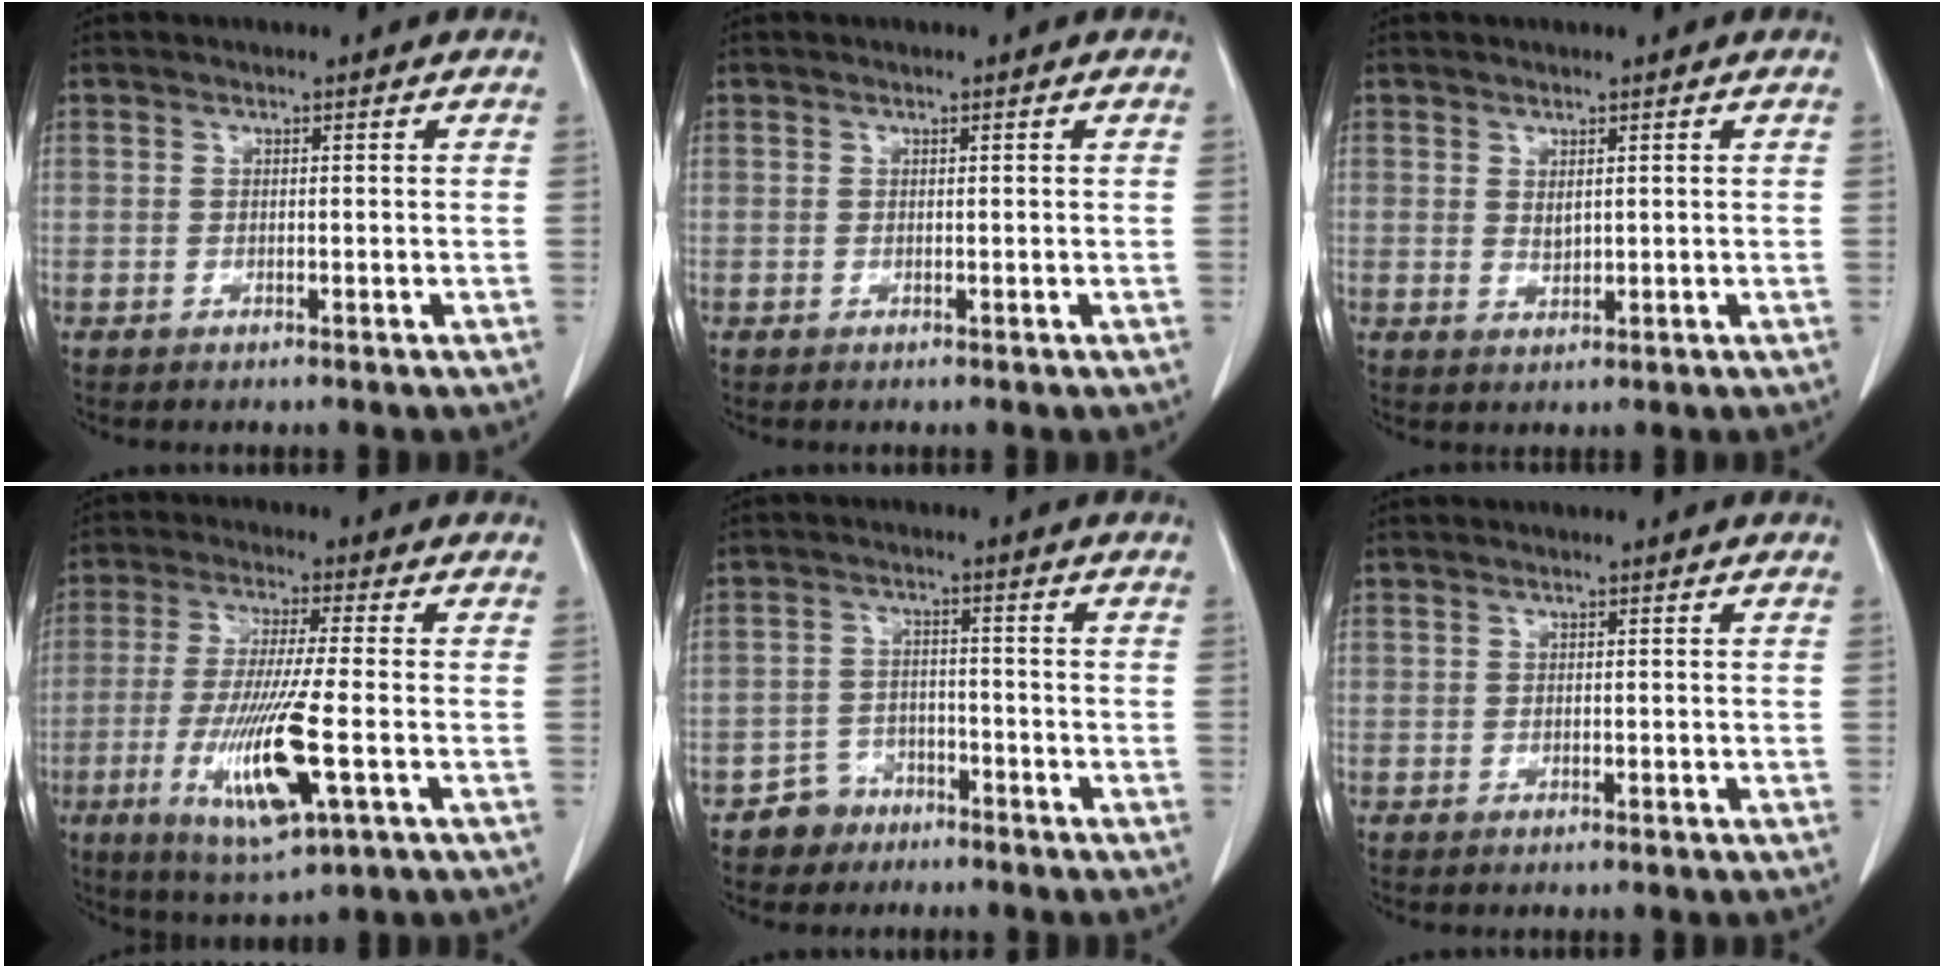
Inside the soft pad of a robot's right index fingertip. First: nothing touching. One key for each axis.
{"total": 0.0}
{"total": 1.4, "fx": 0.6, "fy": 0.8, "fz": 1.1, "tx": -0.020, "ty": -0.005, "tz": 0.016}
{"total": 12.9, "fx": -3.6, "fy": 1.0, "fz": 12.4, "tx": -0.245, "ty": -0.025, "tz": -0.061}
{"total": 4.5, "fx": -3.1, "fy": 3.2, "fz": 0.0, "tx": 0.006, "ty": 0.012, "tz": -0.053}
{"total": 0.0}